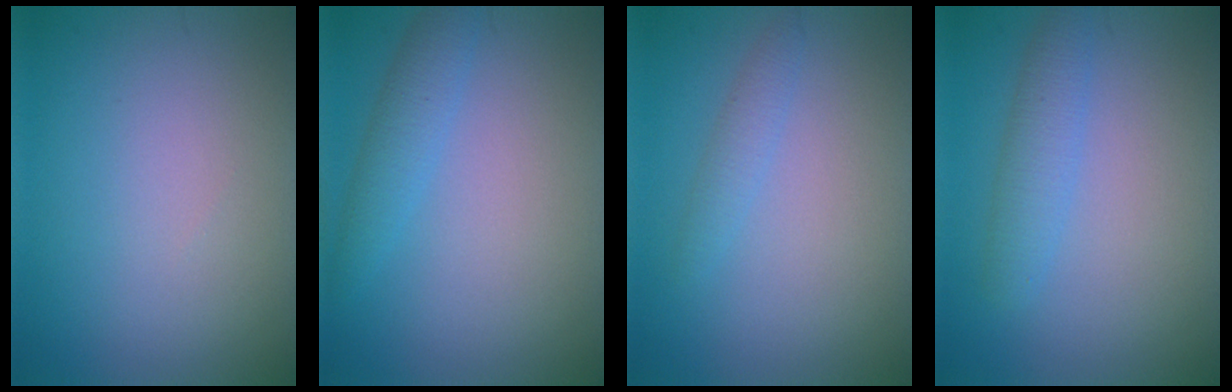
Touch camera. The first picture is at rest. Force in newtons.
{"total": 2.2, "press": 2.2, "slide": 0.2}
{"total": 1.3, "press": 1.3, "slide": 0.1}
{"total": 2.4, "press": 2.4, "slide": 0.1}